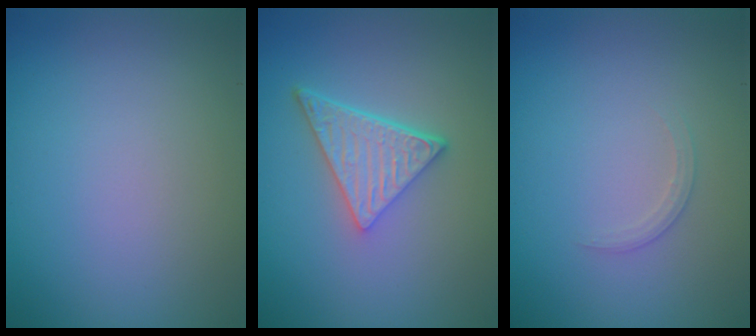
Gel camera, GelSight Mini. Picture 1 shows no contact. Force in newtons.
{"total": 4.7, "press": 3.4, "slide": 3.3}
{"total": 1.0, "press": 1.0, "slide": 0.0}